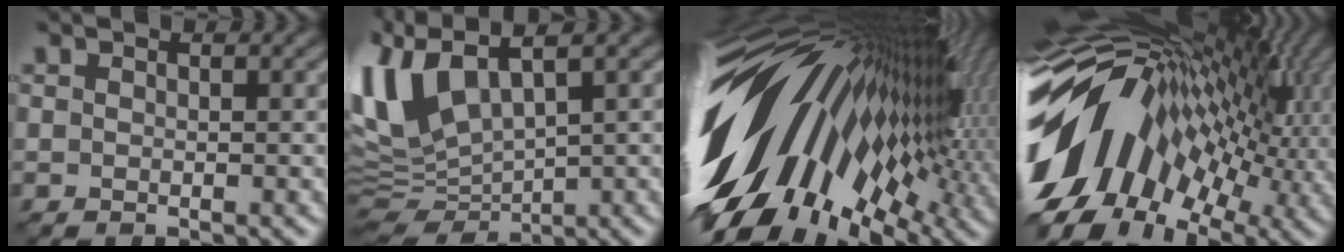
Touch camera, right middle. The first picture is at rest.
{"total": 8.4, "force": [2.2, 3.7, 7.2], "torque": [-0.171, 0.003, 0.040]}
{"total": 18.5, "force": [0.6, 9.1, 16.1], "torque": [-0.269, -0.035, 0.005]}
{"total": 15.1, "force": [-0.6, 8.6, 12.4], "torque": [-0.215, 0.026, -0.027]}